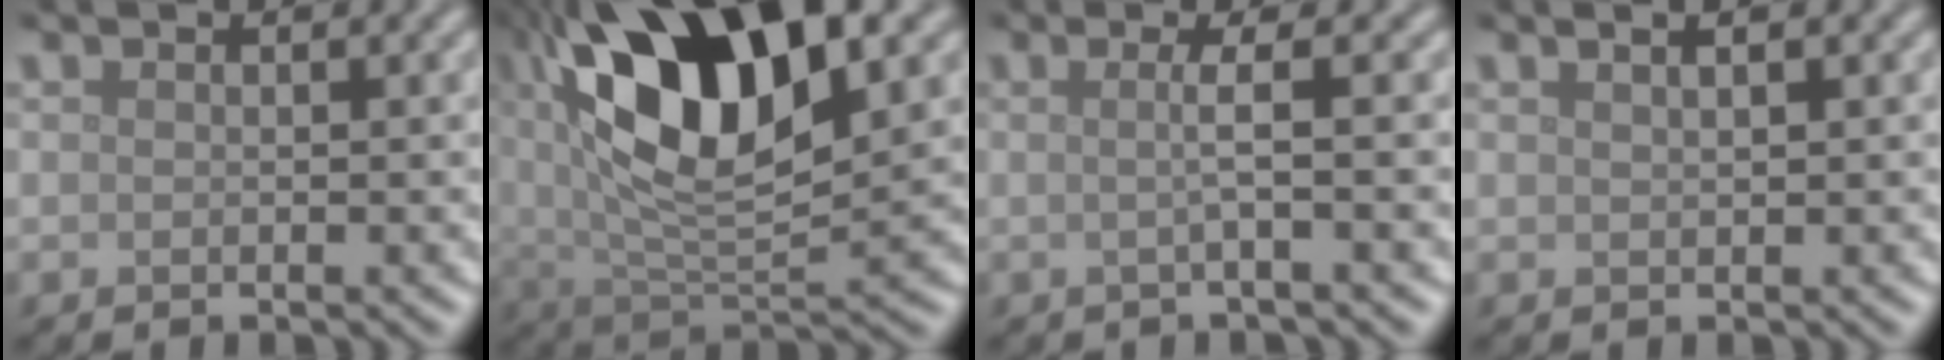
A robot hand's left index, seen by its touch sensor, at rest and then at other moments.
{"total": 13.6, "force": [5.4, 5.2, 11.3], "torque": [-0.198, 0.014, 0.087]}
{"total": 2.3, "force": [0.0, 0.4, 2.3], "torque": [-0.038, 0.001, -0.010]}
{"total": 1.6, "force": [1.0, 0.5, 1.1], "torque": [-0.006, 0.000, 0.005]}